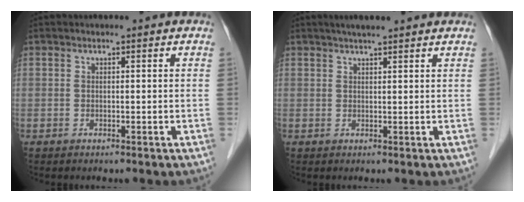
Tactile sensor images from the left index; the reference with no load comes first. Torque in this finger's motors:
{"motor_torque": [-0.17, -0.21, 0.05, 0.01]}